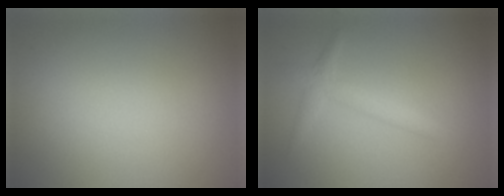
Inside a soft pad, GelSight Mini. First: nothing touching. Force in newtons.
{"total": 1.9, "press": 1.9, "slide": 0.1}